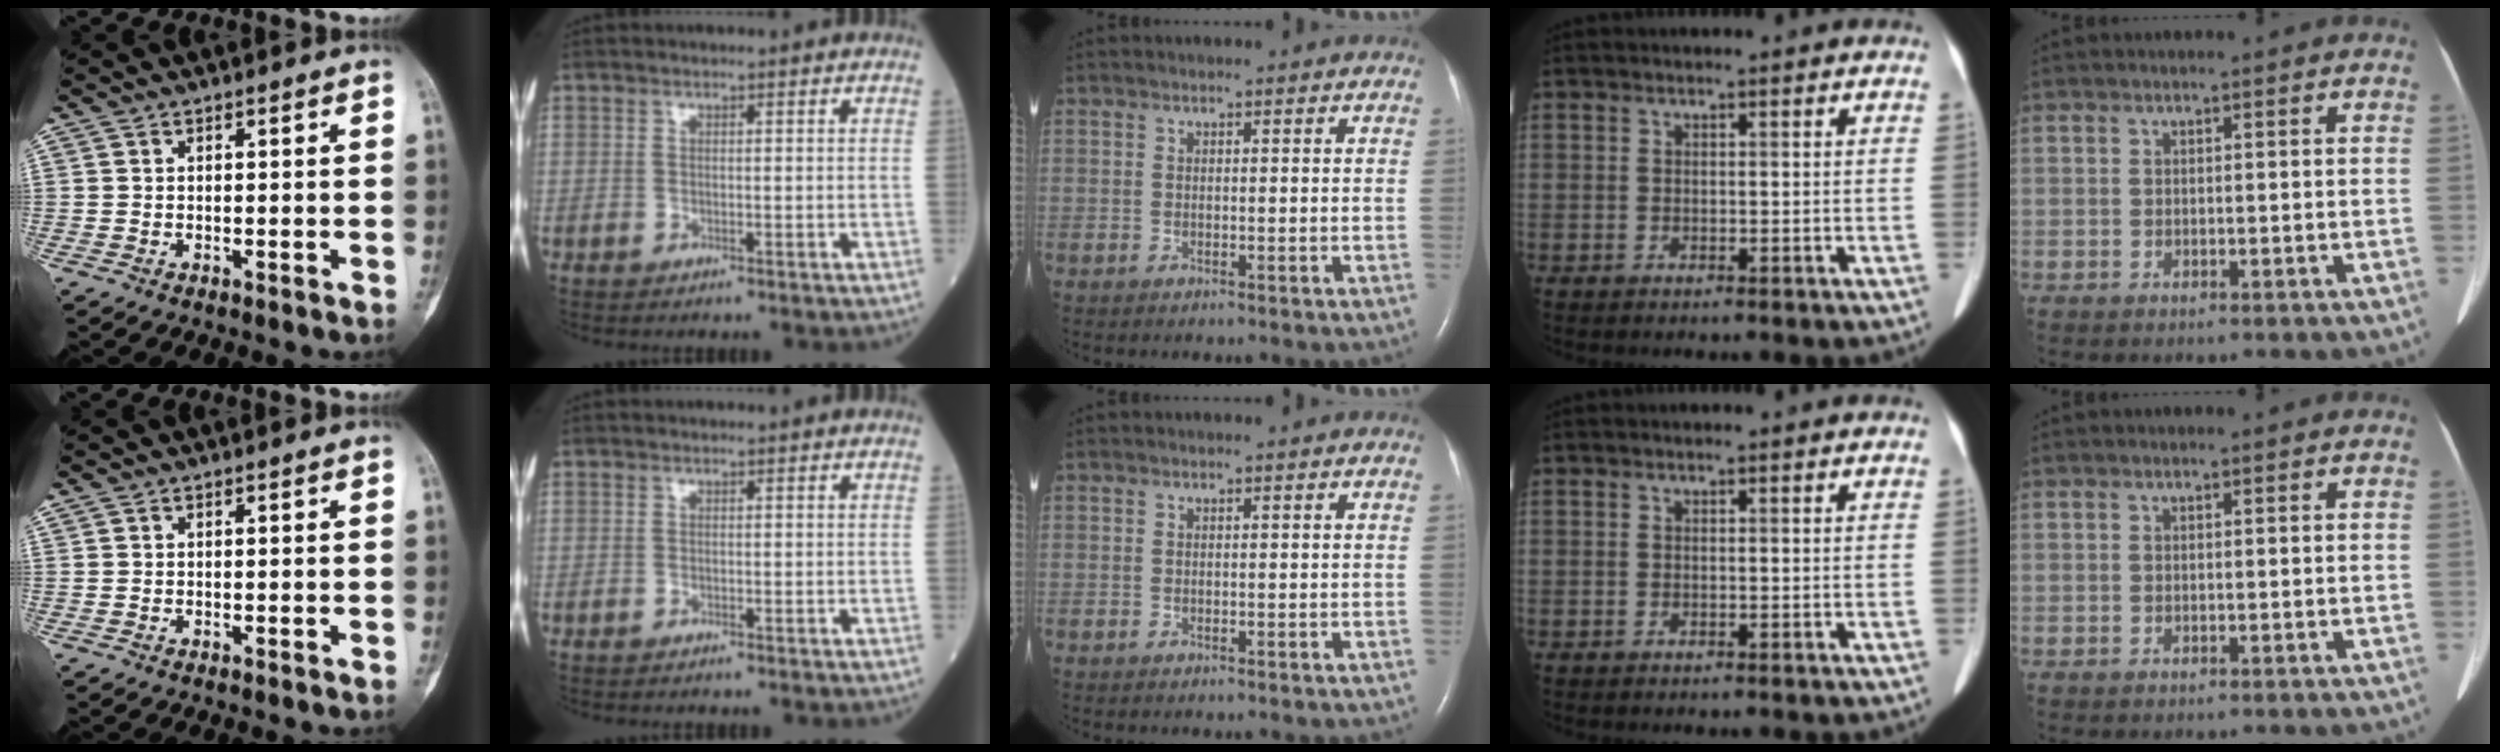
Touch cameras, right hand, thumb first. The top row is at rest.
{}